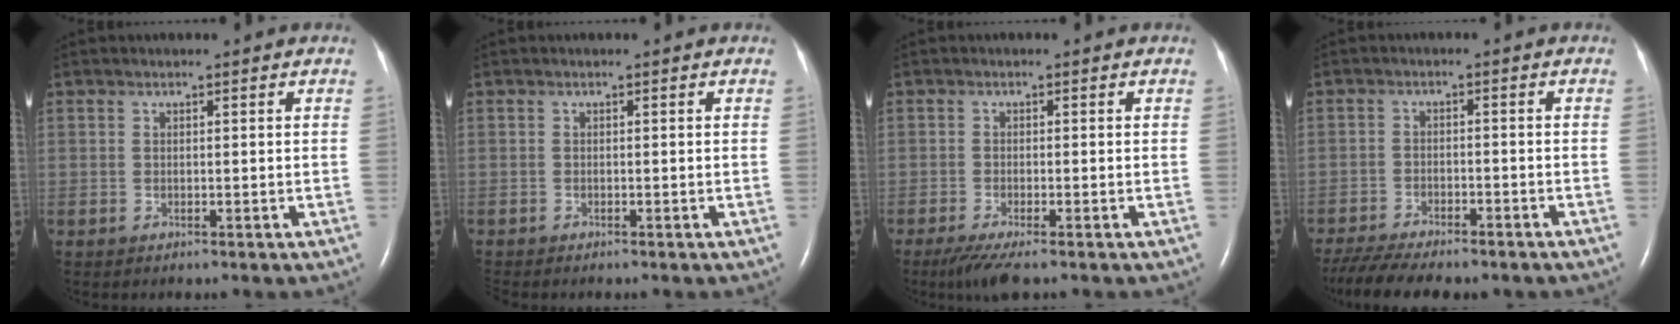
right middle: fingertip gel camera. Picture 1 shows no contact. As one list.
[{"total": 0.6, "force": [-0.6, 0.0, 0.1], "torque": [-0.001, -0.002, -0.008]}, {"total": 4.0, "force": [-2.8, 0.3, 2.9], "torque": [-0.057, -0.014, -0.050]}, {"total": 12.2, "force": [-10.3, 2.8, 5.9], "torque": [-0.104, -0.008, -0.152]}]